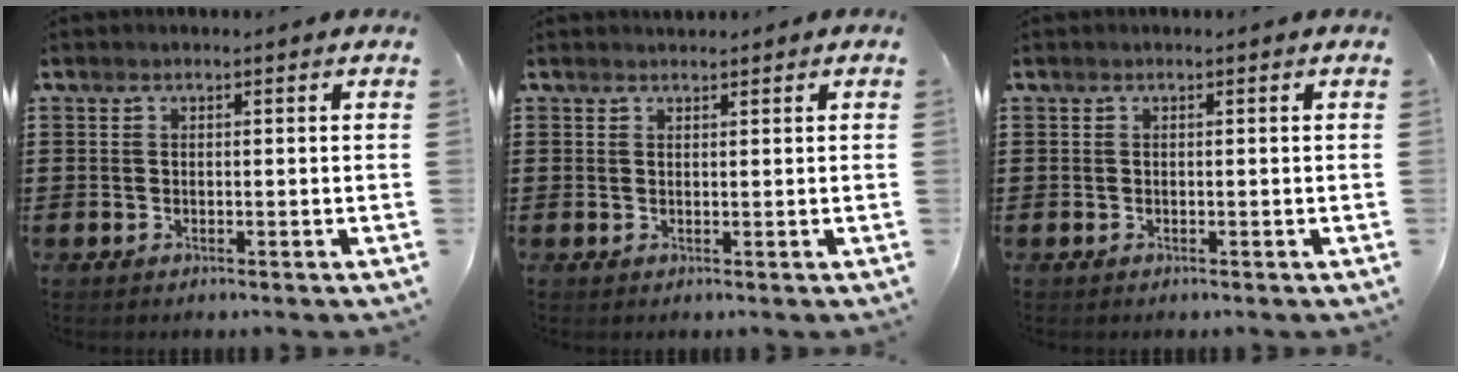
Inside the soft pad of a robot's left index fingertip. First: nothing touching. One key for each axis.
{"total": 1.1, "fx": 1.0, "fy": 0.5, "fz": -0.1, "tx": 0.000, "ty": 0.003, "tz": 0.021}
{"total": 0.0}